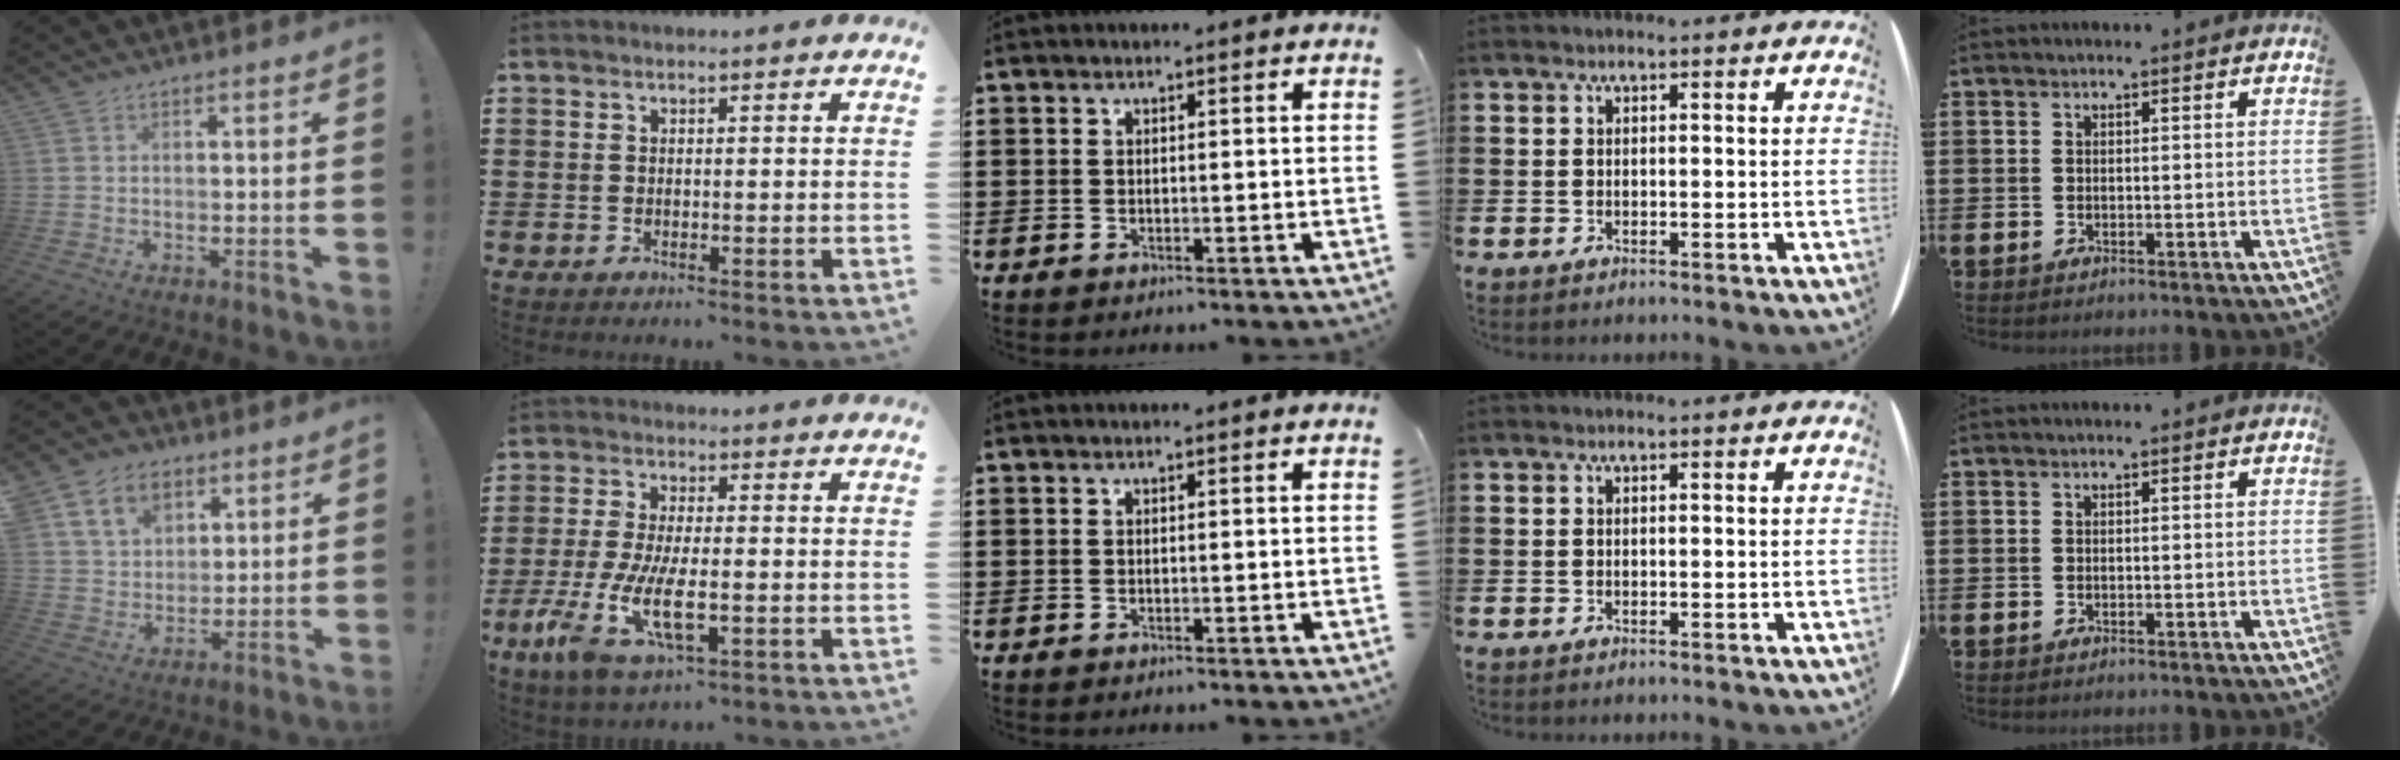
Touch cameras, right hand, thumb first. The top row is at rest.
{"thumb": {"total": 12.2, "force": [6.5, 9.2, 4.7], "torque": [-0.077, -0.028, 0.129]}, "index": {"total": 10.0, "force": [-3.4, 3.5, 8.7], "torque": [-0.196, -0.015, -0.062]}}